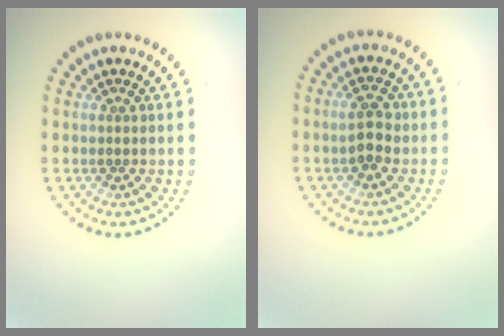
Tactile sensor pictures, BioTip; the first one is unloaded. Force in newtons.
{"total": 2.5, "press": 2.5, "slide": 0.1}